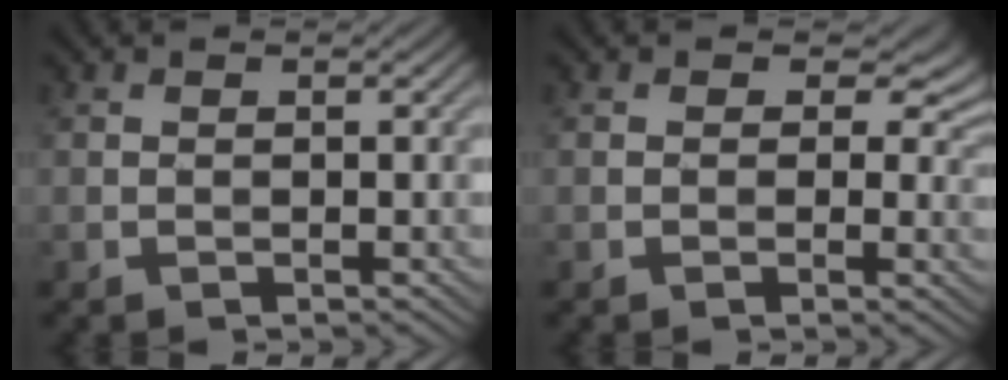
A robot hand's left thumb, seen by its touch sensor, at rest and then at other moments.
{"total": 4.5, "force": [1.4, 3.0, 3.0], "torque": [-0.039, -0.001, 0.008]}